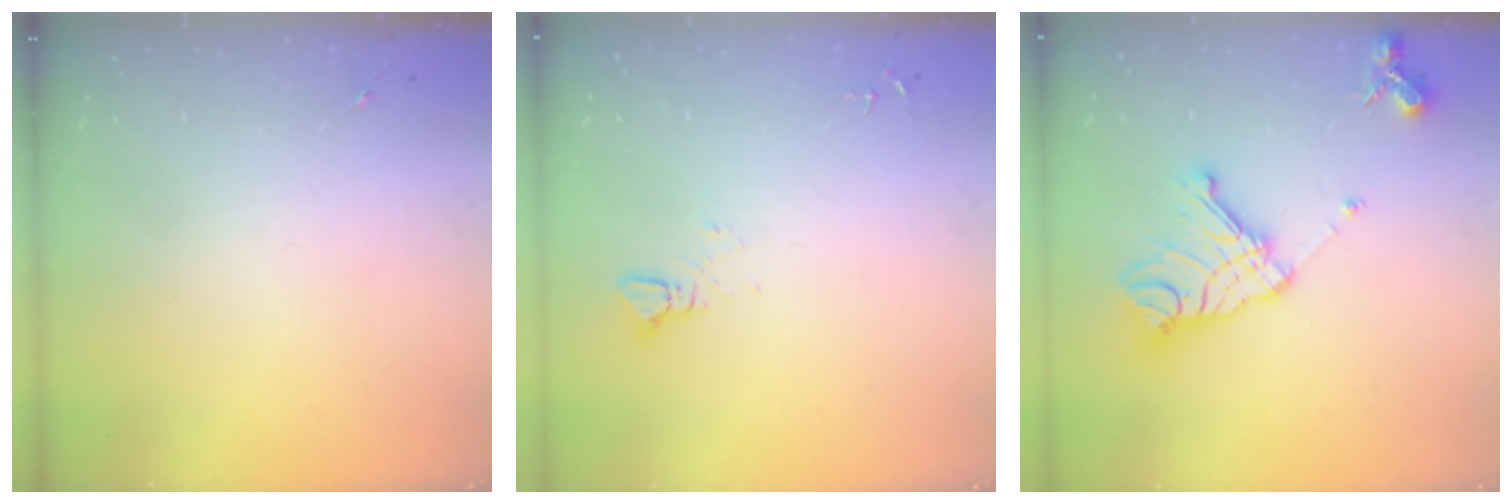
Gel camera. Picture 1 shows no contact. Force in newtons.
{"total": 2.4, "press": 2.4, "slide": 0.1}
{"total": 17.5, "press": 17.3, "slide": 2.0}